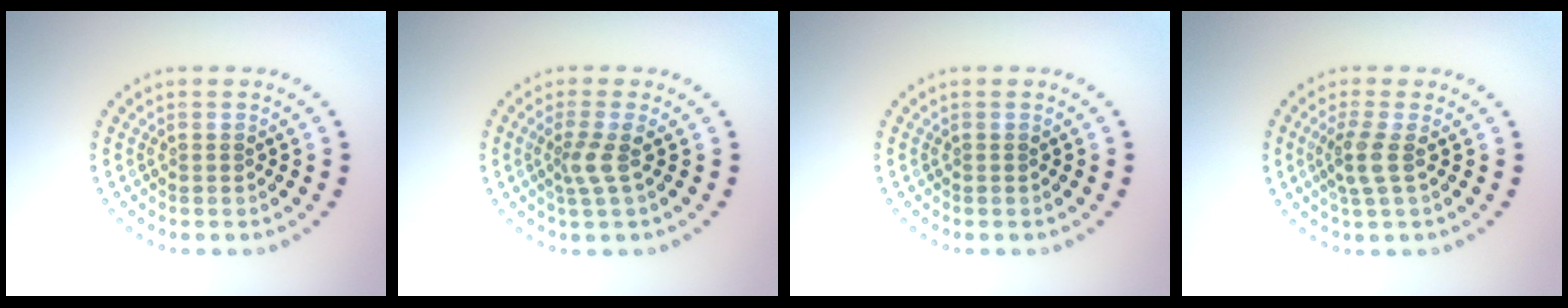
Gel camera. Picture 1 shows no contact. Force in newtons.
{"total": 2.1, "press": 1.4, "slide": 1.5}
{"total": 0.0}
{"total": 2.3, "press": 1.8, "slide": 1.4}